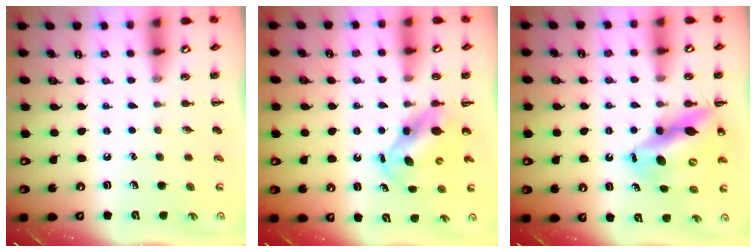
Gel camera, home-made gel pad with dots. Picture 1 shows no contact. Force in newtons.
{"total": 6.0, "press": 5.9, "slide": 0.7}
{"total": 13.8, "press": 13.2, "slide": 4.1}